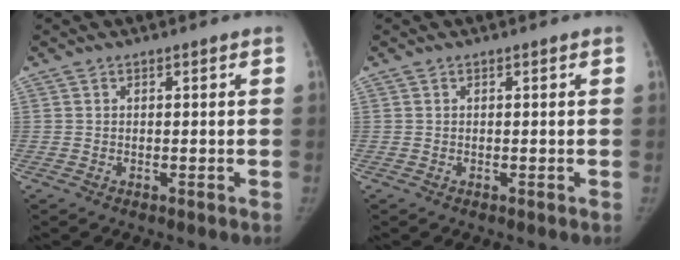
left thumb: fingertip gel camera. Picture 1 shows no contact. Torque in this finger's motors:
{"motor_torque": [0.05, 0.00, 0.21, -0.20, 0.03]}